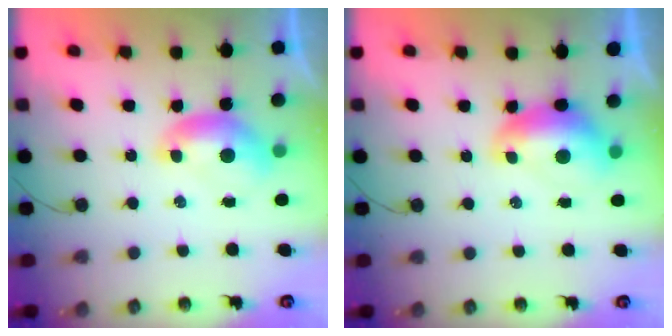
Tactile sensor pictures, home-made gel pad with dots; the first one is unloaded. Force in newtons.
{"total": 1.6, "press": 1.5, "slide": 0.6}